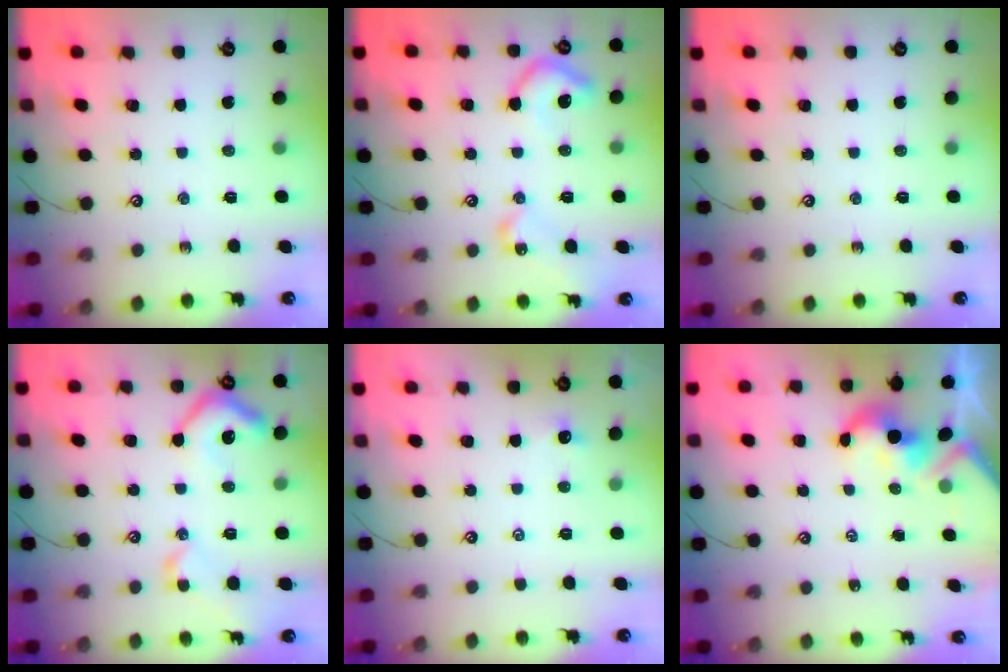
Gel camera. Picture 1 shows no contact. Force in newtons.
{"total": 10.1, "press": 10.0, "slide": 0.9}
{"total": 0.0}
{"total": 10.2, "press": 10.1, "slide": 1.3}
{"total": 1.0, "press": 0.9, "slide": 0.5}
{"total": 3.8, "press": 3.7, "slide": 0.7}